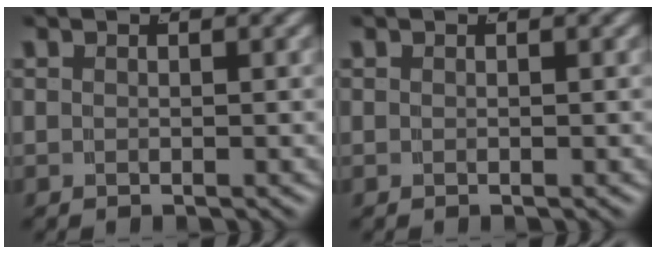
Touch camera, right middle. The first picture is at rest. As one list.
[{"total": 0.0}]